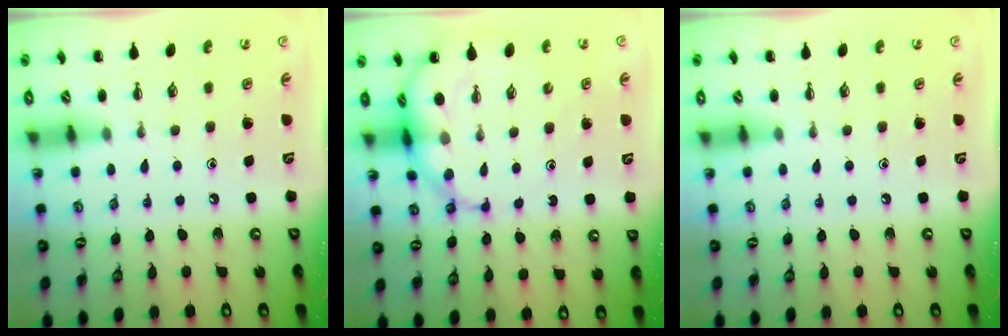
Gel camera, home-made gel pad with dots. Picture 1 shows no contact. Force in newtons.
{"total": 9.4, "press": 9.0, "slide": 2.7}
{"total": 0.0}